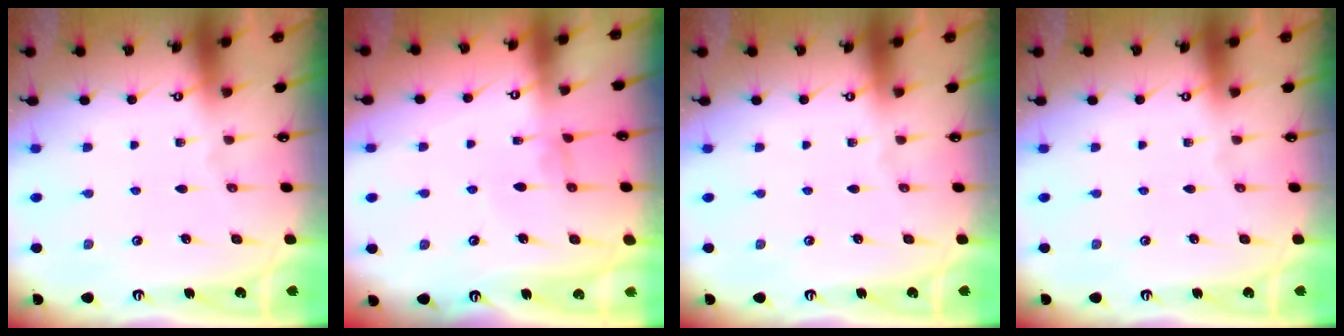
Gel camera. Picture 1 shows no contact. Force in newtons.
{"total": 0.6, "press": 0.6, "slide": 0.3}
{"total": 0.0}
{"total": 0.0}